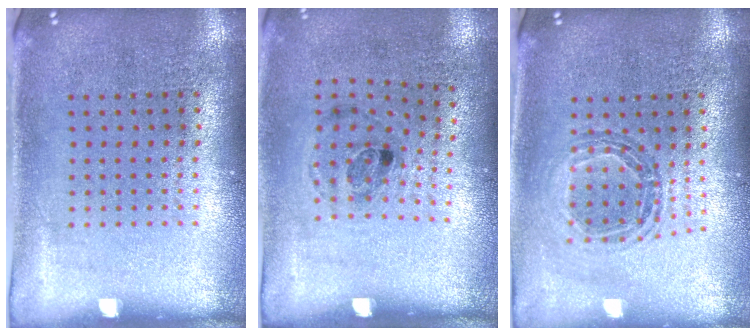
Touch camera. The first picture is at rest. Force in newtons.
{"total": 1.2, "press": 0.8, "slide": 0.9}
{"total": 0.9, "press": 0.9, "slide": 0.2}